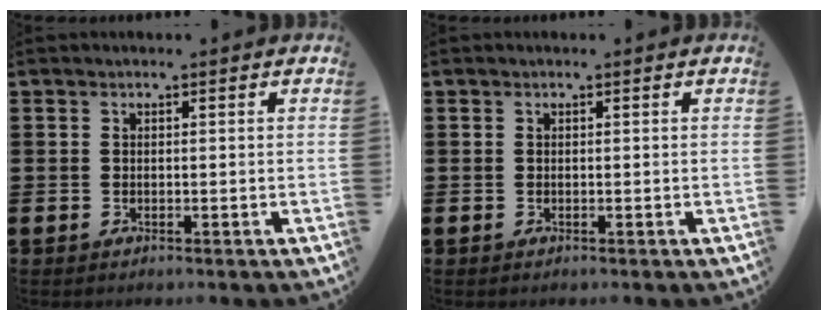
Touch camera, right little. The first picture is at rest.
{"total": 0.0}